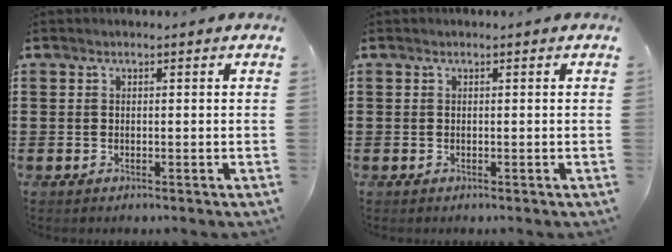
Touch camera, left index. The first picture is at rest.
{"total": 0.0}